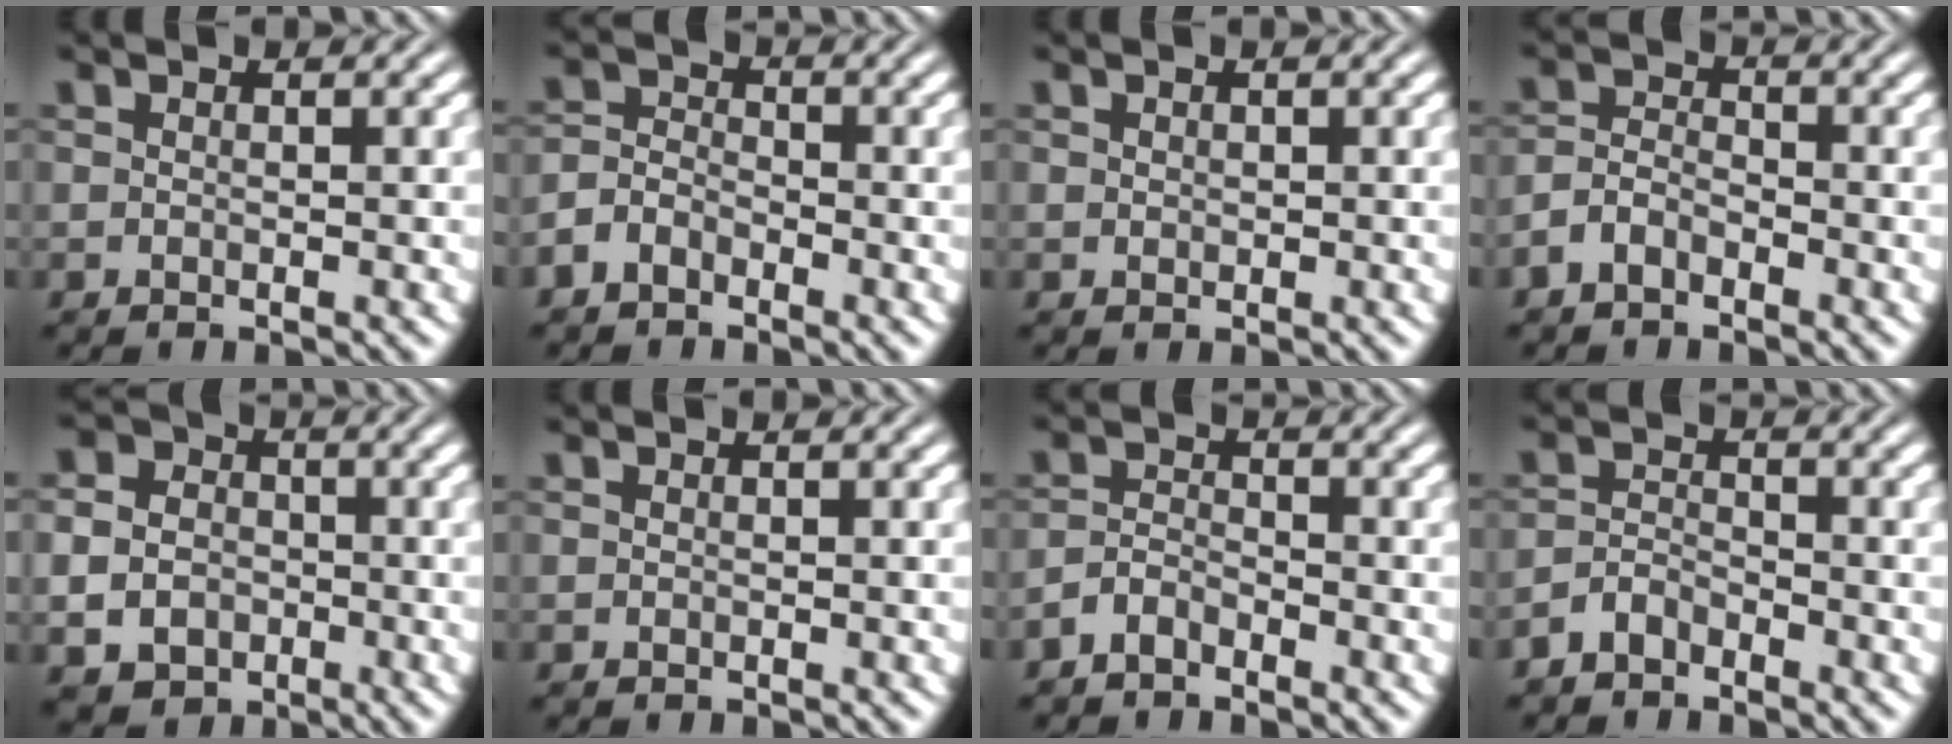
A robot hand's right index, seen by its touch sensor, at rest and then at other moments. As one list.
[{"total": 2.3, "force": [-1.7, 1.4, 0.7], "torque": [-0.006, -0.015, -0.026]}, {"total": 0.0}, {"total": 2.4, "force": [-1.7, 1.3, 0.9], "torque": [-0.011, -0.012, -0.026]}, {"total": 7.3, "force": [-0.9, 6.7, 2.8], "torque": [-0.040, -0.022, -0.019]}, {"total": 0.0}, {"total": 2.0, "force": [-1.9, 0.4, 0.5], "torque": [0.003, -0.009, -0.031]}, {"total": 2.2, "force": [-2.1, 0.4, 0.4], "torque": [0.008, -0.006, -0.034]}]